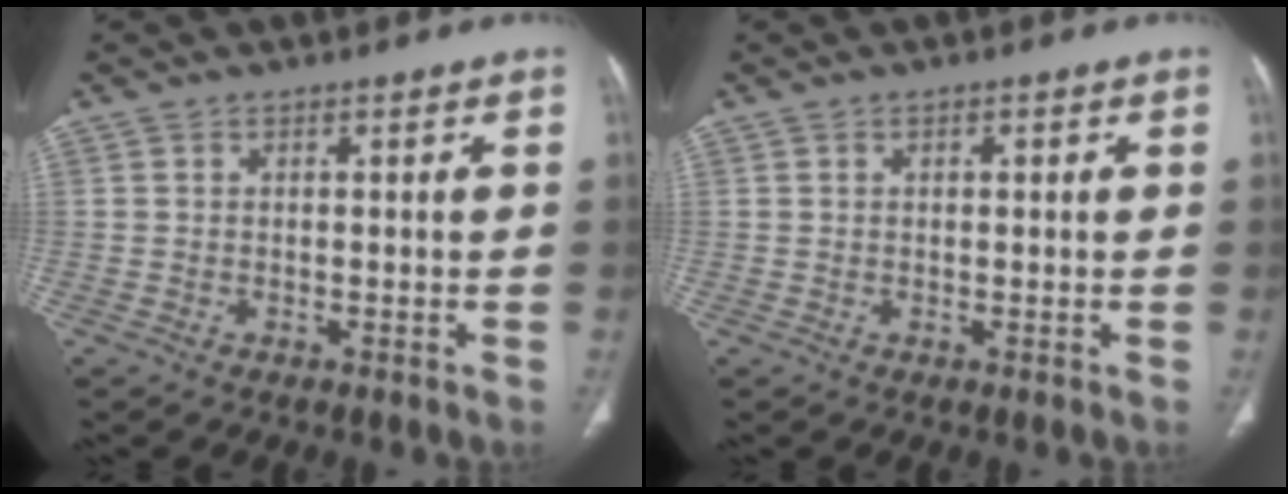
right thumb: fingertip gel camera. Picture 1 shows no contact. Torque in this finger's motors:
{"motor_torque": [0.22, -0.35, 0.02, 0.17, -0.02]}